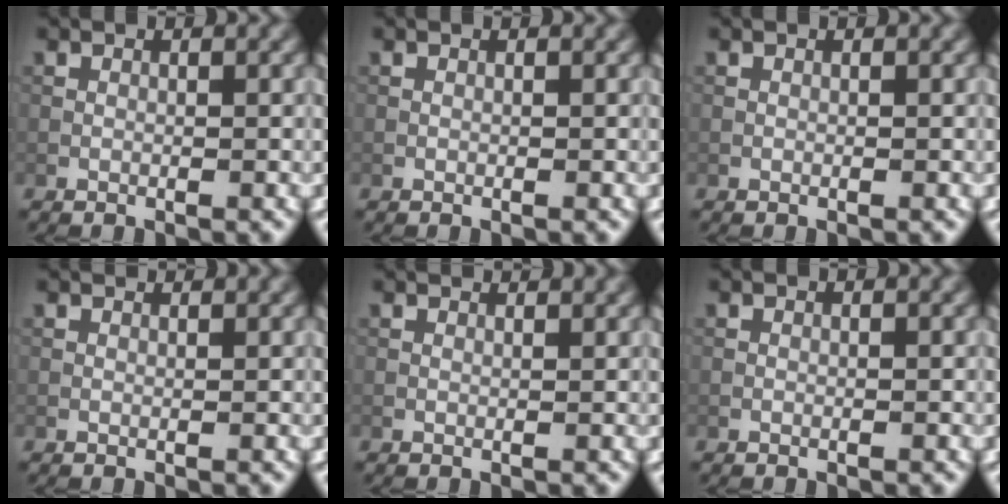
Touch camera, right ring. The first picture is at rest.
{"total": 0.0}
{"total": 0.0}
{"total": 1.0, "force": [0.9, 0.1, 0.3], "torque": [-0.015, -0.005, 0.007]}
{"total": 1.6, "force": [1.4, 0.2, 0.6], "torque": [-0.018, -0.006, 0.012]}
{"total": 0.0}